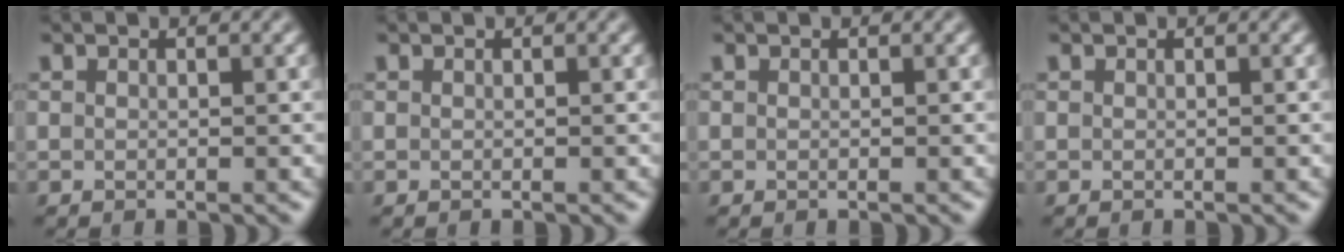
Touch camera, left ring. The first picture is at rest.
{"total": 0.0}
{"total": 0.0}
{"total": 0.0}